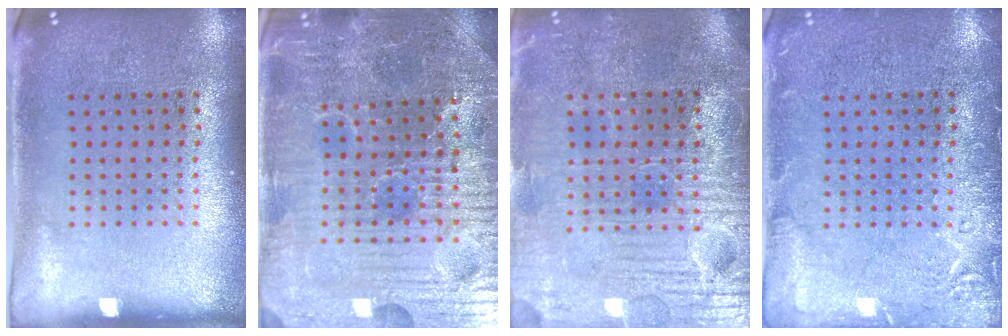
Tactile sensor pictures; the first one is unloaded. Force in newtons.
{"total": 5.1, "press": 5.0, "slide": 1.1}
{"total": 4.0, "press": 3.8, "slide": 1.3}
{"total": 2.7, "press": 2.7, "slide": 0.5}